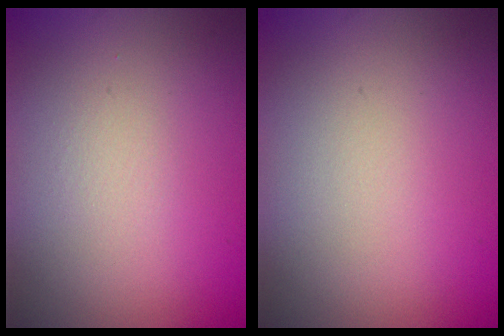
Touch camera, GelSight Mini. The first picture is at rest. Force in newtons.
{"total": 0.0}